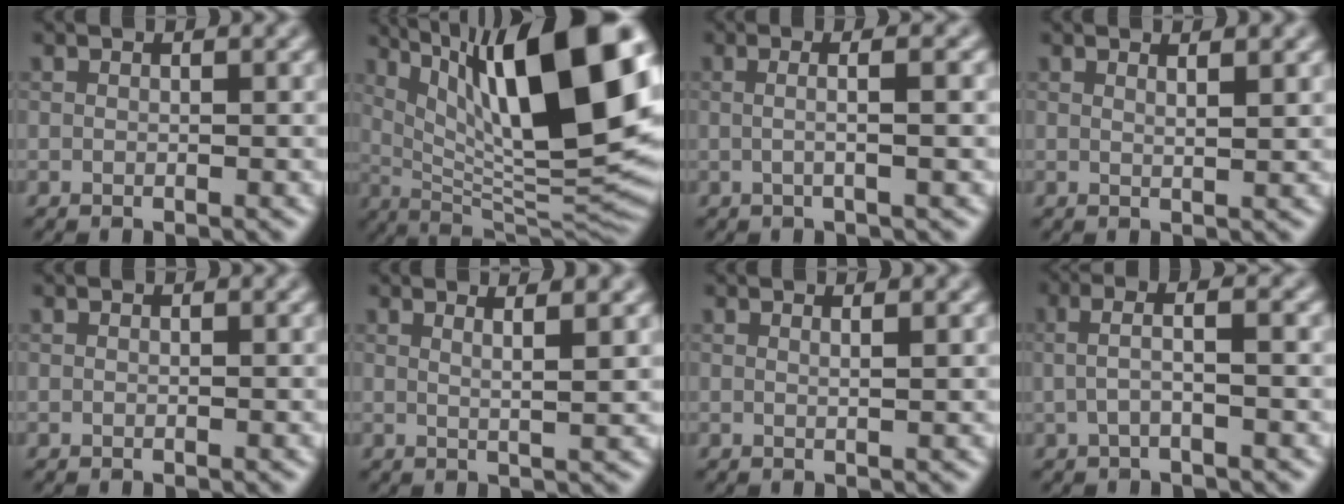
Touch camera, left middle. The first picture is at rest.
{"total": 17.1, "force": [5.9, 5.2, 15.2], "torque": [-0.235, 0.017, 0.120]}
{"total": 3.1, "force": [-0.3, 1.0, 3.0], "torque": [-0.031, 0.005, -0.023]}
{"total": 1.8, "force": [0.9, 0.6, 1.4], "torque": [-0.008, 0.011, -0.001]}
{"total": 0.0}
{"total": 2.6, "force": [1.2, 0.6, 2.2], "torque": [-0.029, 0.013, 0.005]}
{"total": 1.1, "force": [0.2, 0.5, 1.0], "torque": [-0.005, 0.007, -0.005]}
{"total": 2.6, "force": [-0.5, 0.6, 2.4], "torque": [-0.047, 0.009, -0.007]}